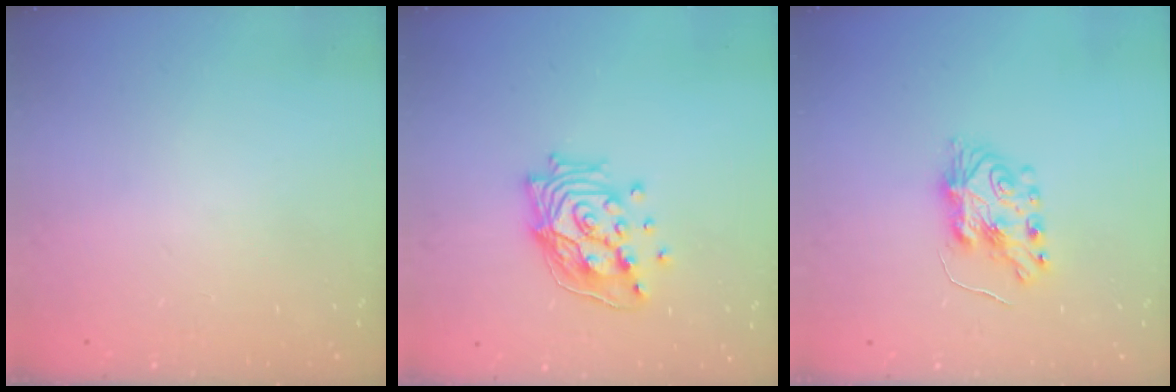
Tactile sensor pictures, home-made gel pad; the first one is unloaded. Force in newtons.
{"total": 15.9, "press": 15.1, "slide": 5.1}
{"total": 8.7, "press": 8.6, "slide": 0.9}